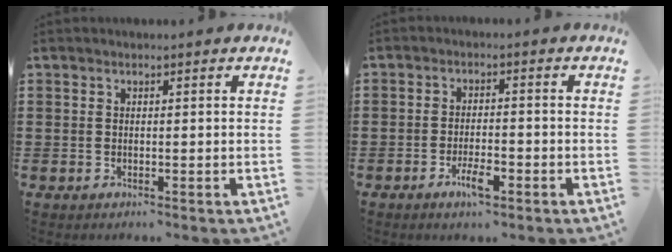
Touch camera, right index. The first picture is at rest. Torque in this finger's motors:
{"motor_torque": [0.00, 0.14, 0.21, 0.03]}